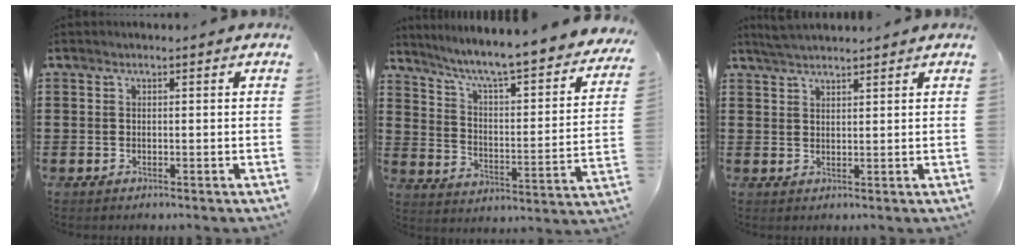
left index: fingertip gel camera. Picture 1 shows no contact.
{"total": 6.0, "force": [4.9, -0.5, 3.4], "torque": [-0.089, -0.052, 0.073]}
{"total": 2.8, "force": [2.7, 0.0, 0.8], "torque": [-0.022, 0.001, 0.051]}